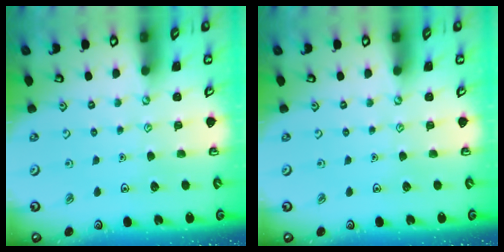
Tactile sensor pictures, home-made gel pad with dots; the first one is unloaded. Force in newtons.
{"total": 0.0}